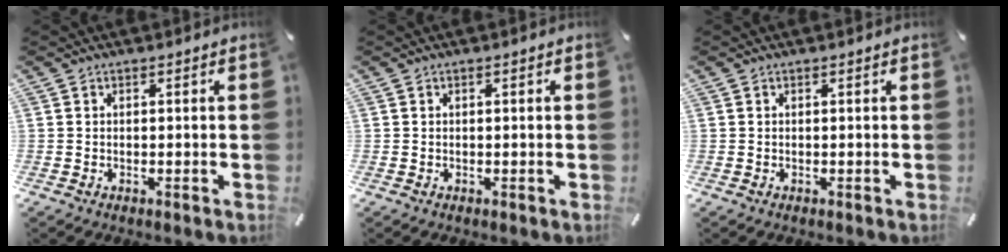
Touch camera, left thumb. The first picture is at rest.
{"total": 0.0}
{"total": 0.0}